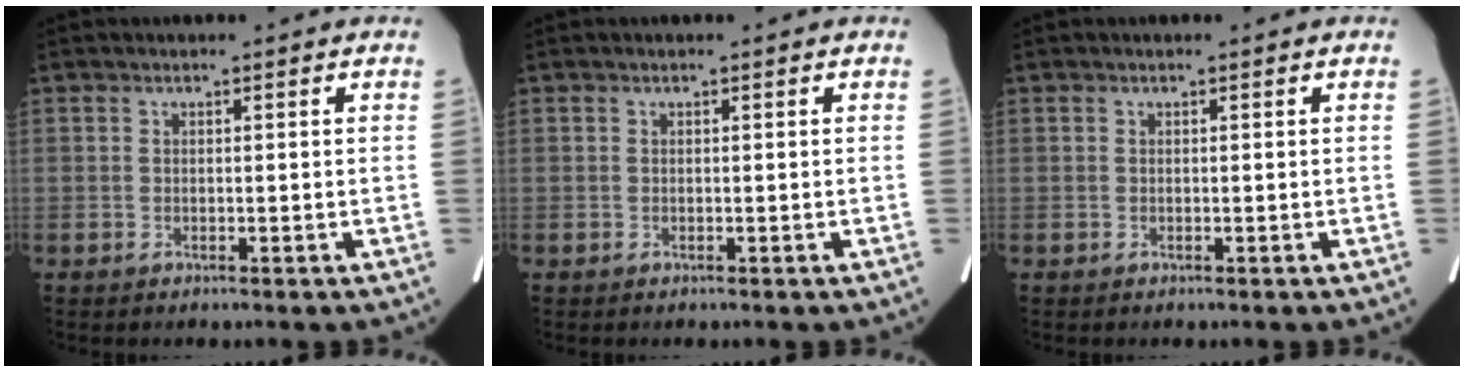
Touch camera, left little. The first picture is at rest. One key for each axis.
{"total": 0.0}
{"total": 0.0}